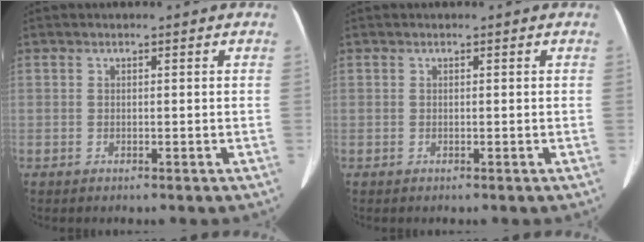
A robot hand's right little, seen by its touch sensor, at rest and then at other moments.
{"total": 0.0}